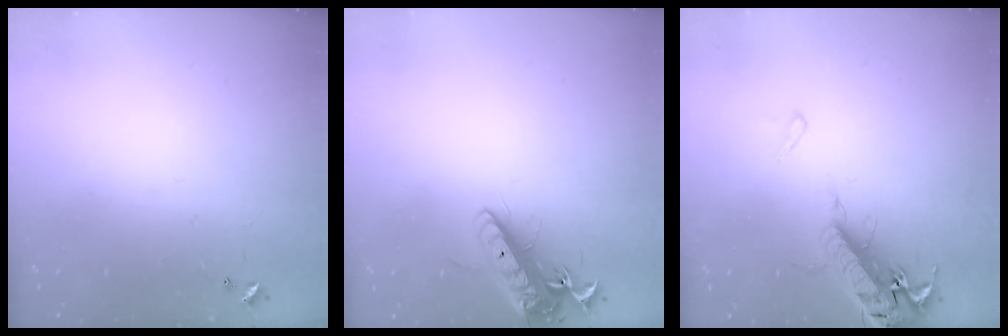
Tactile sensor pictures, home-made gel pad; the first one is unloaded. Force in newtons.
{"total": 13.9, "press": 13.7, "slide": 2.5}
{"total": 17.4, "press": 16.9, "slide": 4.1}